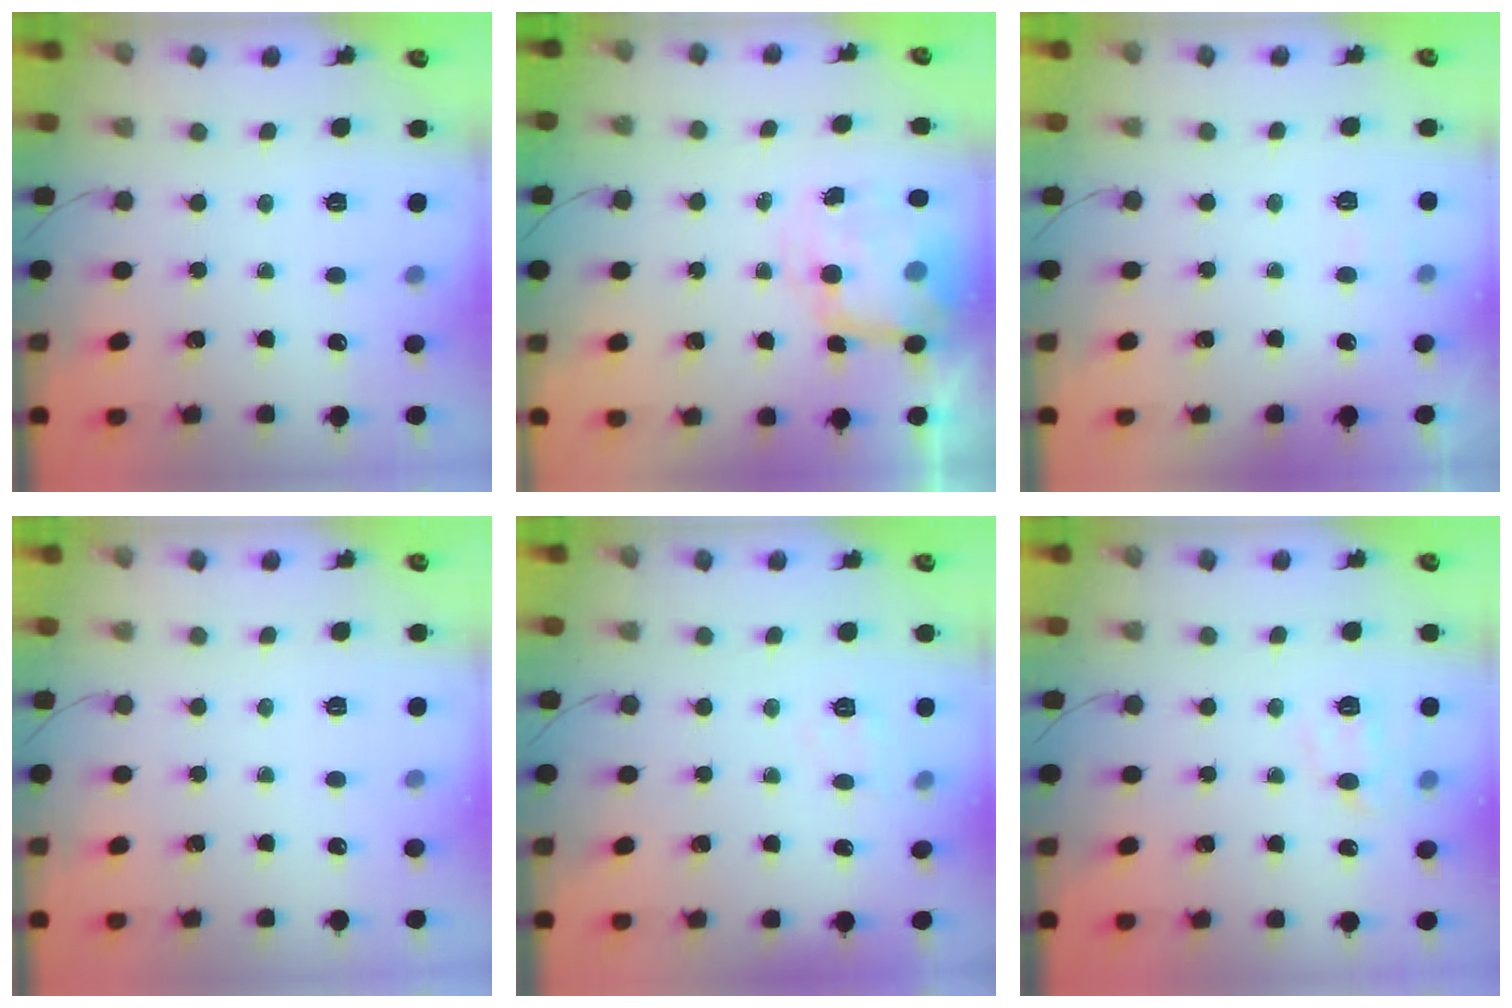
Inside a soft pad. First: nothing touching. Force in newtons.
{"total": 7.1, "press": 7.1, "slide": 0.7}
{"total": 3.1, "press": 2.5, "slide": 1.8}
{"total": 0.0}
{"total": 3.5, "press": 3.3, "slide": 1.4}
{"total": 8.0, "press": 7.9, "slide": 1.3}